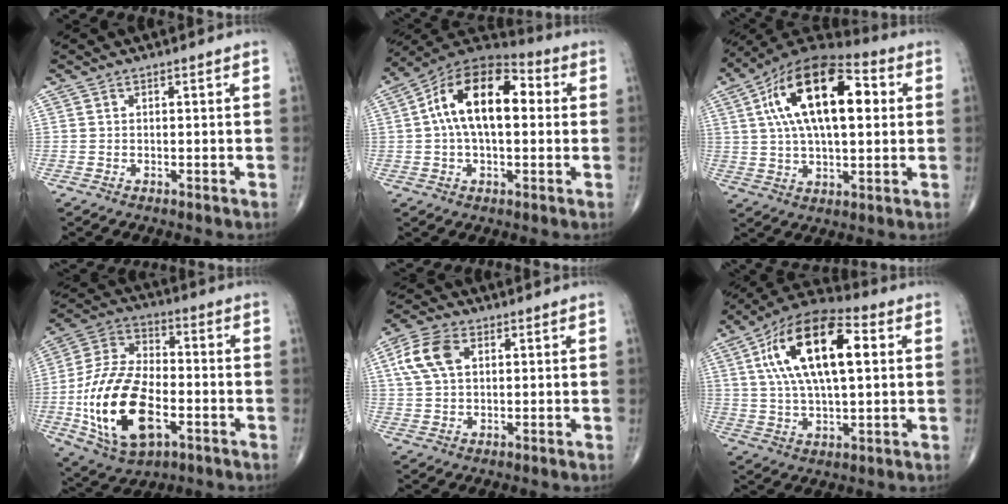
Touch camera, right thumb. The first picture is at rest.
{"total": 16.5, "force": [2.1, 8.9, 13.7], "torque": [-0.222, 0.038, 0.025]}
{"total": 21.8, "force": [5.0, 10.5, 18.5], "torque": [-0.306, 0.019, 0.070]}
{"total": 21.3, "force": [-5.5, 11.7, 17.0], "torque": [-0.319, 0.018, -0.093]}
{"total": 8.3, "force": [2.5, 5.2, 6.0], "torque": [-0.124, 0.010, 0.046]}
{"total": 19.8, "force": [5.0, 8.7, 17.1], "torque": [-0.297, 0.018, 0.077]}